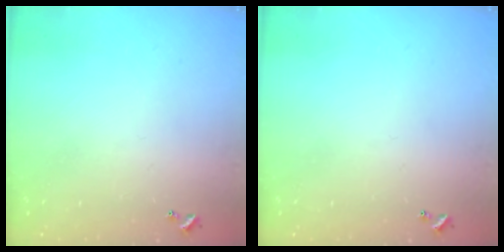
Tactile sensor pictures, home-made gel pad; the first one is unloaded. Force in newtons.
{"total": 0.0}